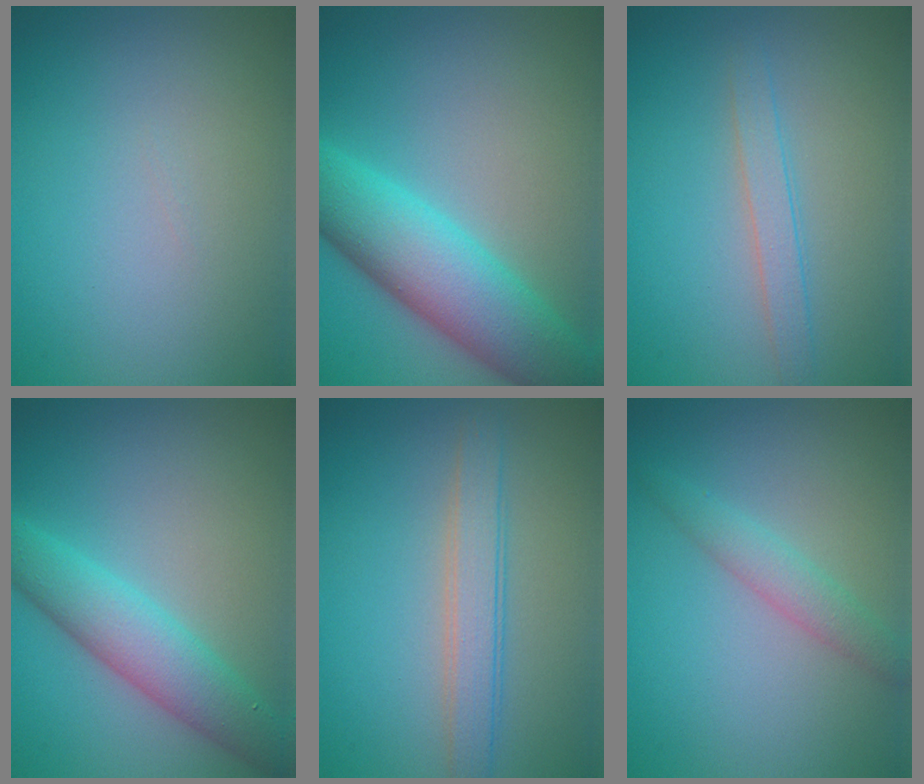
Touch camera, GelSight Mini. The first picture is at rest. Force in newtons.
{"total": 8.5, "press": 8.5, "slide": 0.1}
{"total": 1.9, "press": 1.9, "slide": 0.1}
{"total": 4.9, "press": 4.9, "slide": 0.0}
{"total": 3.0, "press": 3.0, "slide": 0.1}
{"total": 1.6, "press": 1.6, "slide": 0.1}